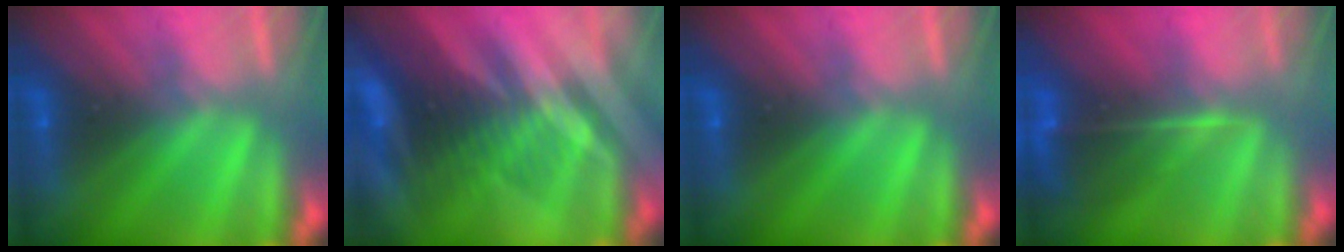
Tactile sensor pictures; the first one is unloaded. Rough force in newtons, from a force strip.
{"total": 2.9}
{"total": 0.0}
{"total": 7.7}